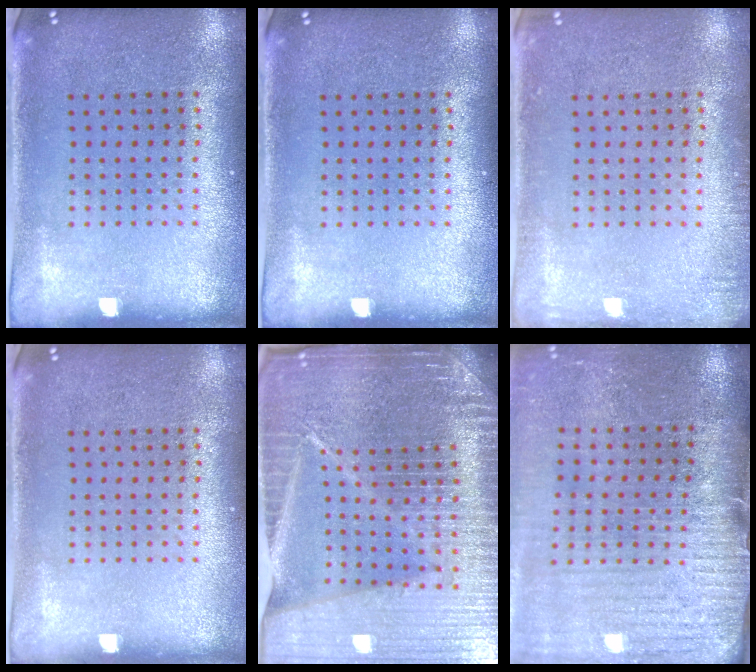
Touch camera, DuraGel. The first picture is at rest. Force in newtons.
{"total": 0.0}
{"total": 1.3, "press": 1.2, "slide": 0.2}
{"total": 0.0}
{"total": 6.9, "press": 5.9, "slide": 3.6}
{"total": 3.8, "press": 3.3, "slide": 1.9}